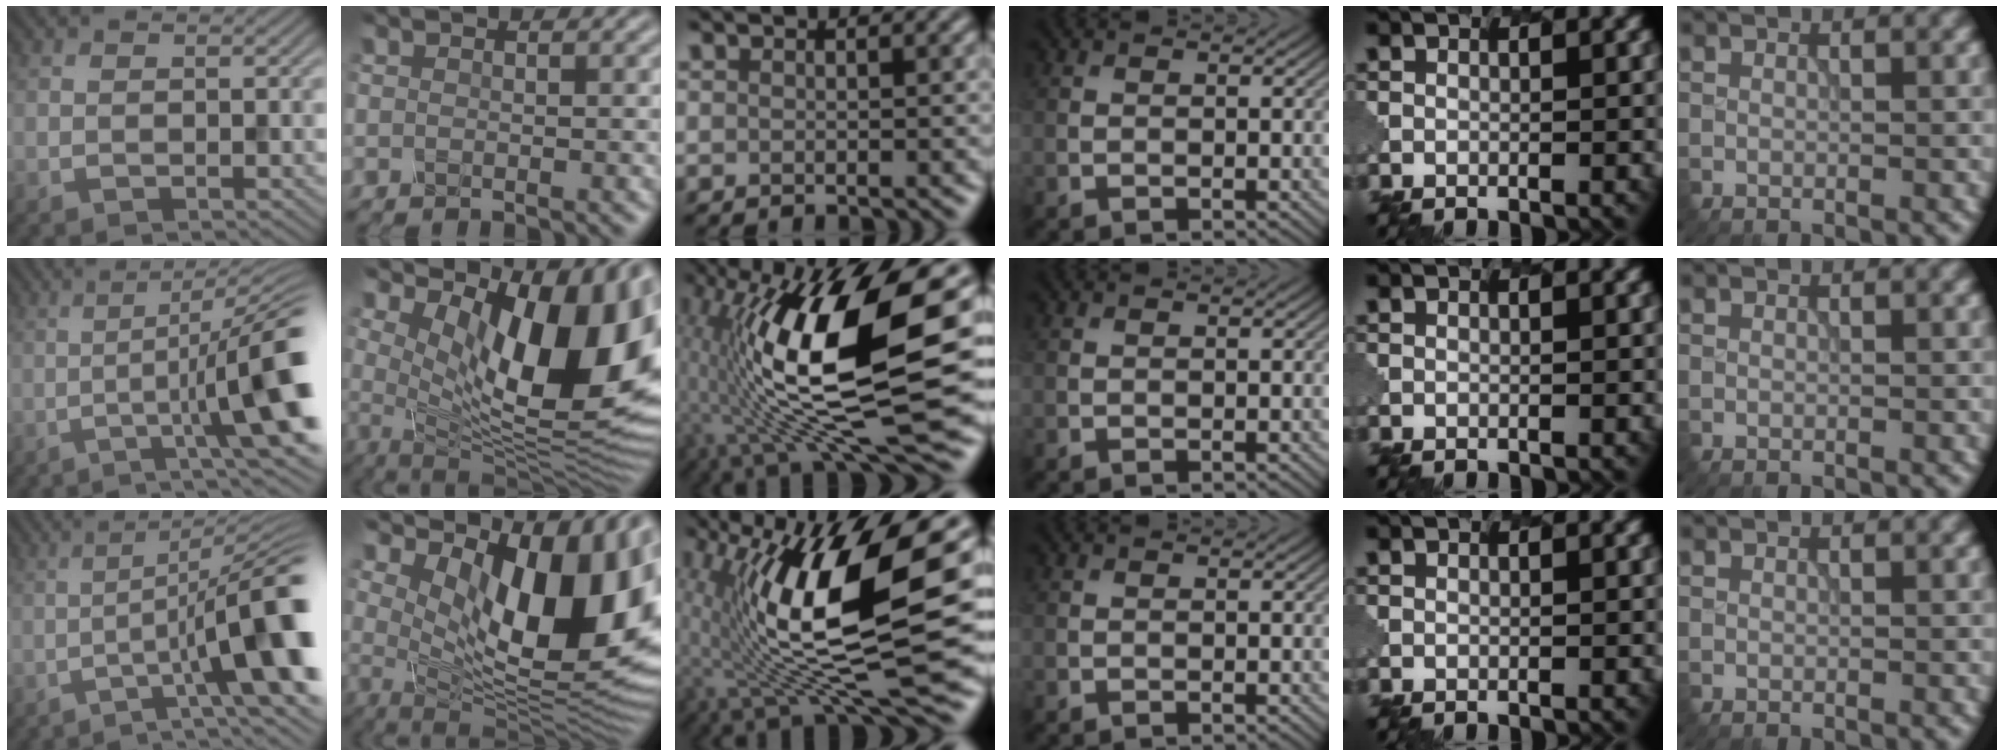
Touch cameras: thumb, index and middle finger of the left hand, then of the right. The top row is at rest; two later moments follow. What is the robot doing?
{"motion": "dispense", "object": "dispenser bottle"}